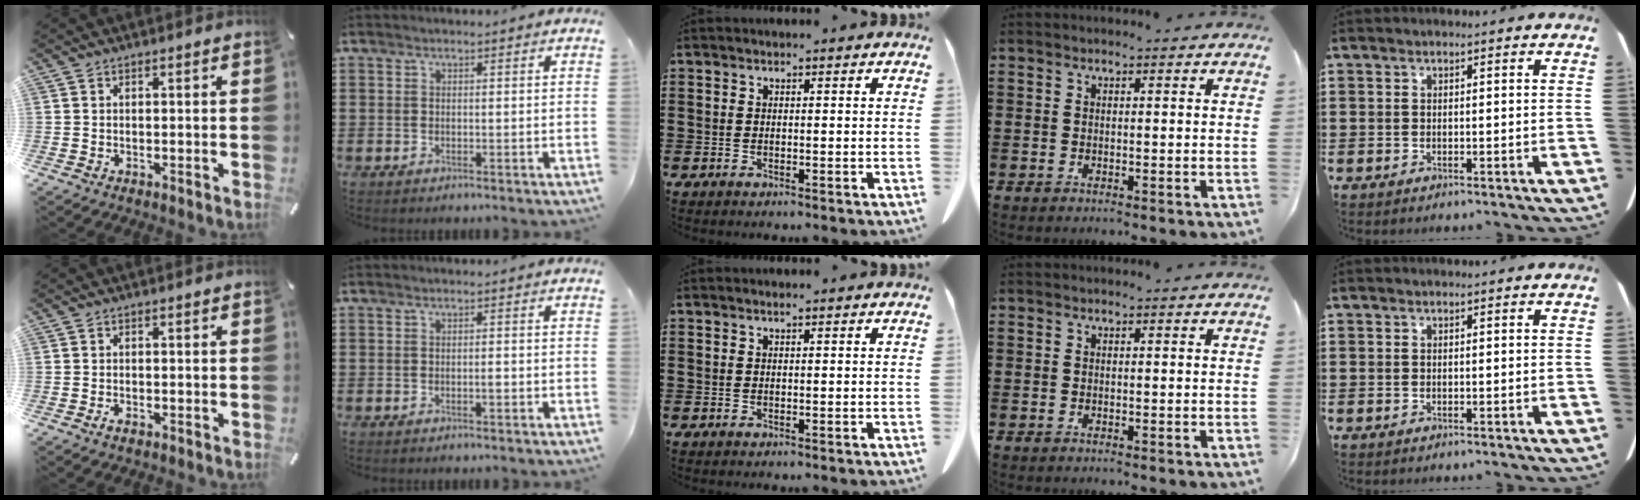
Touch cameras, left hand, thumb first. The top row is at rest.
{"thumb": {"total": 1.3, "force": [-0.7, 0.6, 0.8], "torque": [-0.017, 0.000, -0.013]}, "index": {"total": 1.1, "force": [-0.3, 0.2, 1.0], "torque": [-0.020, -0.002, -0.004]}, "middle": {"total": 0.5, "force": [0.4, 0.0, 0.4], "torque": [-0.008, 0.001, 0.007]}}